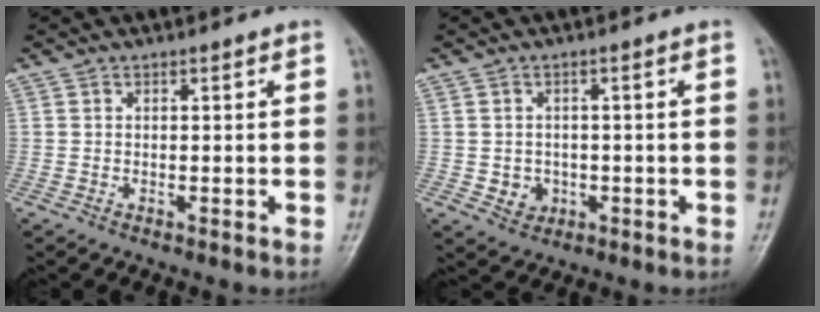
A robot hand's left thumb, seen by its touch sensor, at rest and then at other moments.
{"total": 3.5, "force": [-0.7, 3.1, 1.3], "torque": [-0.005, 0.003, -0.003]}